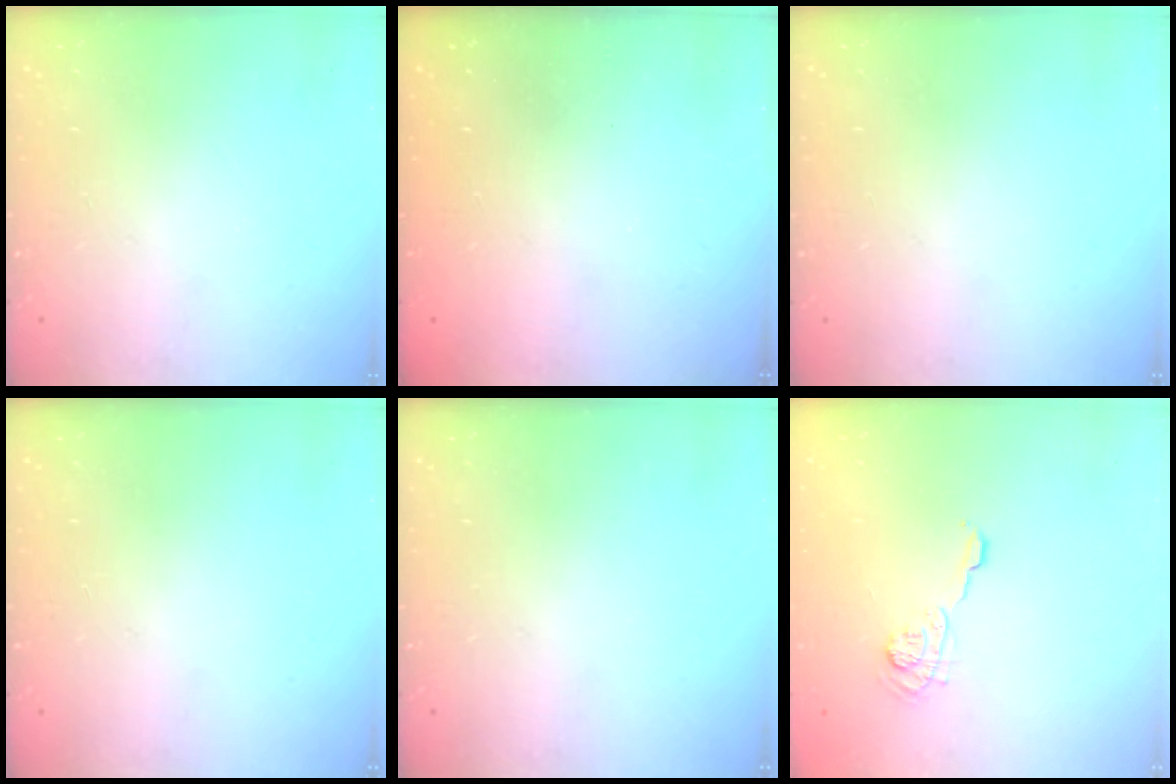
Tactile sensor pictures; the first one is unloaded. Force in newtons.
{"total": 2.3, "press": 2.2, "slide": 0.8}
{"total": 0.0}
{"total": 0.0}
{"total": 0.0}
{"total": 5.5, "press": 5.4, "slide": 1.1}